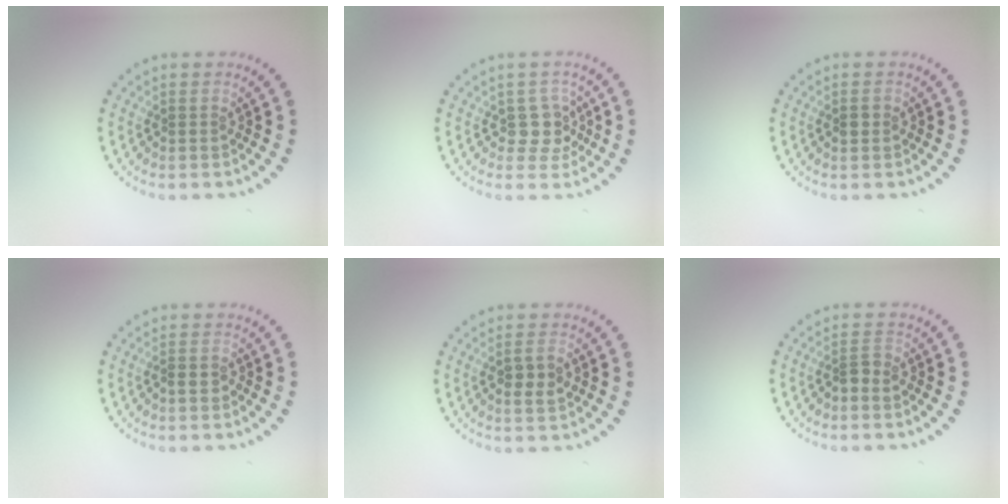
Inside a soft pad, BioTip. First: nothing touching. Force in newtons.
{"total": 2.4, "press": 2.1, "slide": 1.2}
{"total": 1.0, "press": 1.0, "slide": 0.1}
{"total": 0.6, "press": 0.5, "slide": 0.3}
{"total": 2.2, "press": 2.1, "slide": 0.4}
{"total": 1.5, "press": 1.2, "slide": 0.9}